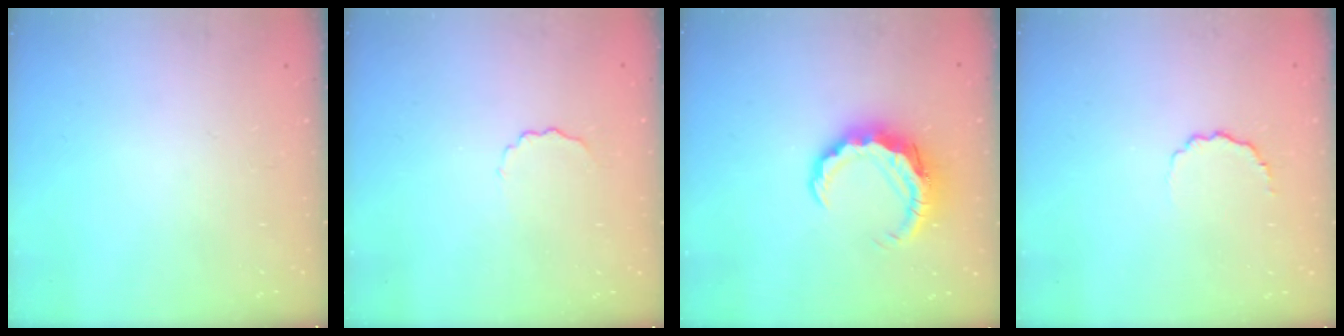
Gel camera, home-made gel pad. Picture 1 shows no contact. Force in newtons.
{"total": 4.1, "press": 4.0, "slide": 0.8}
{"total": 9.4, "press": 9.3, "slide": 1.5}
{"total": 5.0, "press": 4.8, "slide": 1.3}